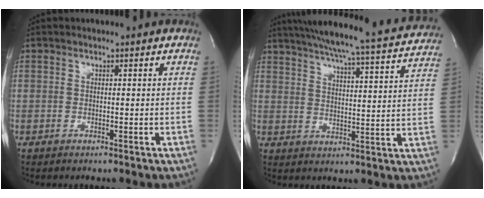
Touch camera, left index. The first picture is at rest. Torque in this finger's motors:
{"motor_torque": [0.23, -0.73, 0.36, 0.06]}